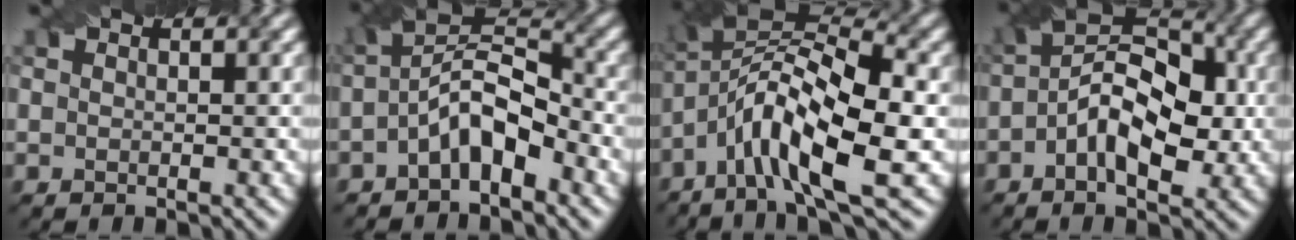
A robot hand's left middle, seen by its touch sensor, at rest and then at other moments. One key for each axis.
{"total": 5.8, "fx": -2.2, "fy": 2.7, "fz": 4.6, "tx": -0.079, "ty": 0.016, "tz": -0.045}
{"total": 10.8, "fx": -3.3, "fy": 3.3, "fz": 9.7, "tx": -0.169, "ty": 0.016, "tz": -0.065}
{"total": 8.5, "fx": -0.8, "fy": 4.6, "fz": 7.1, "tx": -0.114, "ty": 0.021, "tz": -0.025}